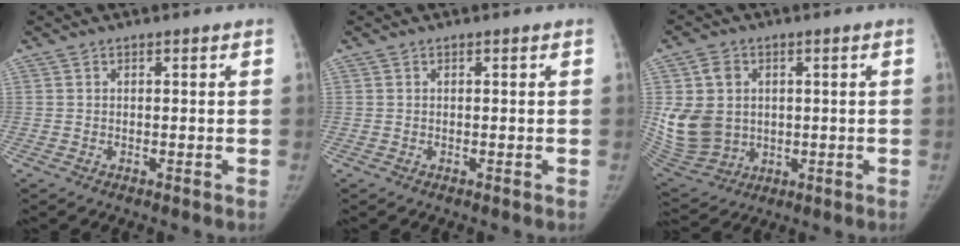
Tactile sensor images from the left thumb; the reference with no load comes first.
{"total": 0.0}
{"total": 13.8, "force": [1.2, 11.3, 7.8], "torque": [-0.141, -0.008, 0.044]}